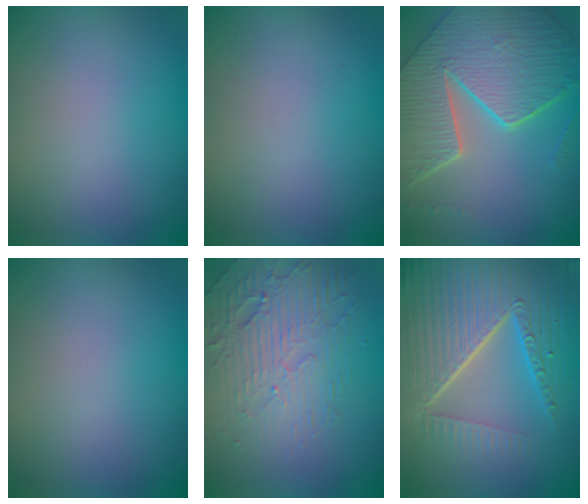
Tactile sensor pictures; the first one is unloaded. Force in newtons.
{"total": 0.0}
{"total": 9.6, "press": 7.0, "slide": 6.4}
{"total": 0.0}
{"total": 4.5, "press": 3.9, "slide": 2.3}
{"total": 10.3, "press": 6.7, "slide": 7.8}